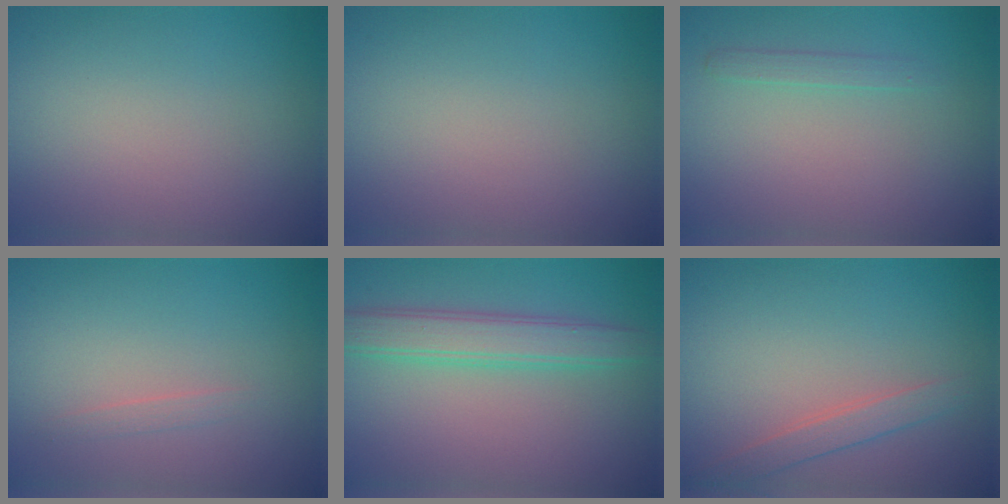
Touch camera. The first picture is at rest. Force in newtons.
{"total": 0.0}
{"total": 1.1, "press": 1.1, "slide": 0.0}
{"total": 0.7, "press": 0.7, "slide": 0.1}
{"total": 4.1, "press": 4.1, "slide": 0.1}
{"total": 1.9, "press": 1.9, "slide": 0.0}